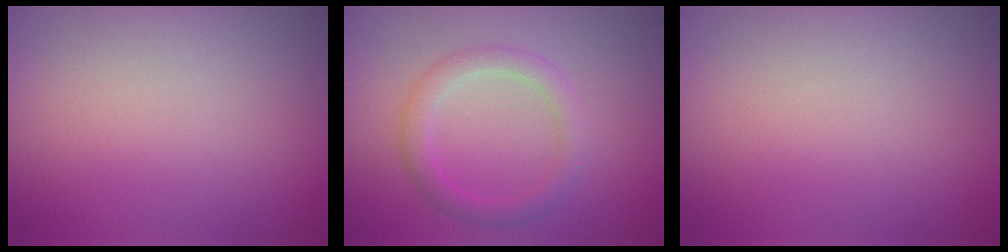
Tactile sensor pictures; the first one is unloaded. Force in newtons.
{"total": 2.4, "press": 2.3, "slide": 0.1}
{"total": 0.0}